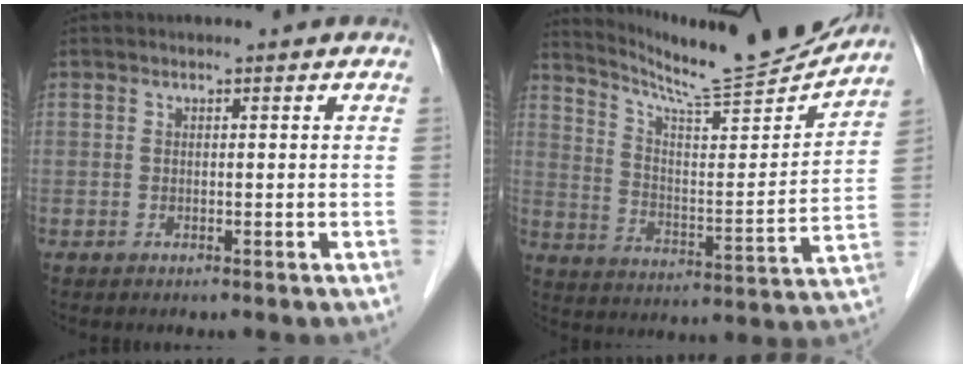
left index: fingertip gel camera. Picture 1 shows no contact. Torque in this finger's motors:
{"motor_torque": [-0.07, -0.09, 0.15, 0.07]}